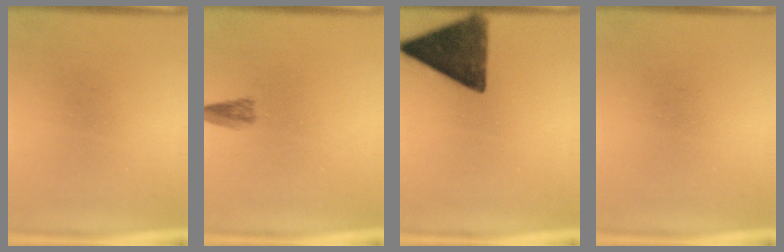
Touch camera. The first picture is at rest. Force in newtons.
{"total": 2.0}
{"total": 13.2}
{"total": 0.0}